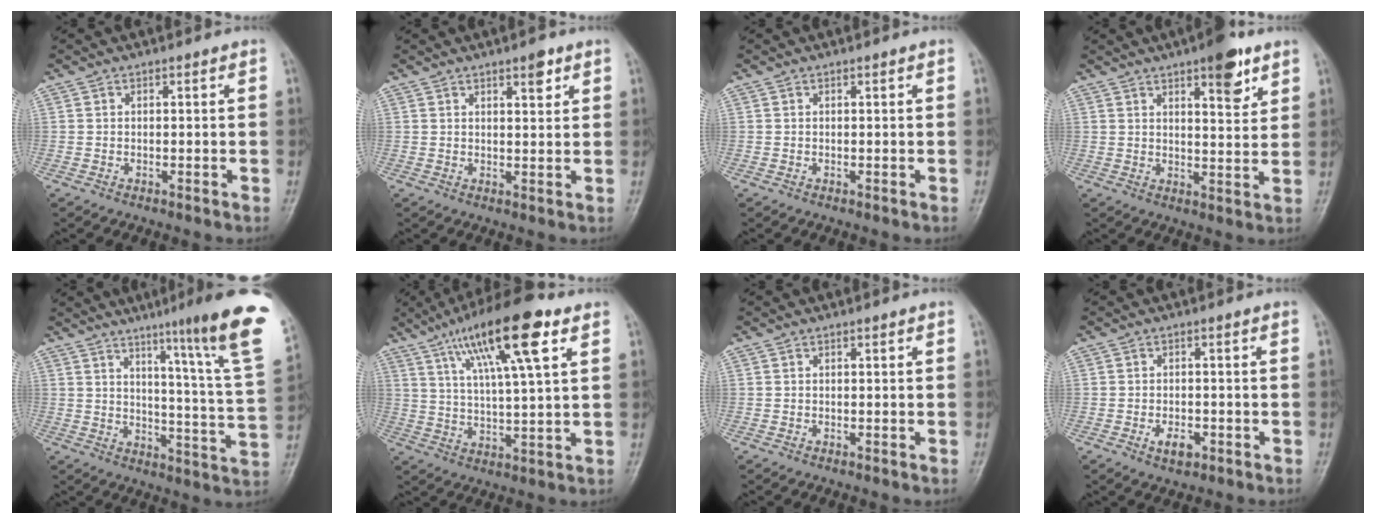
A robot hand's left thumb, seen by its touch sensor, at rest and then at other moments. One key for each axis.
{"total": 3.3, "fx": 2.1, "fy": 1.2, "fz": 2.3, "tx": -0.023, "ty": -0.012, "tz": 0.030}
{"total": 0.0}
{"total": 8.3, "fx": 5.0, "fy": 2.6, "fz": 6.1, "tx": -0.068, "ty": -0.027, "tz": 0.068}
{"total": 20.1, "fx": 12.4, "fy": 0.2, "fz": 15.8, "tx": -0.194, "ty": -0.075, "tz": 0.158}
{"total": 17.1, "fx": 8.5, "fy": 3.3, "fz": 14.4, "tx": -0.242, "ty": -0.013, "tz": 0.146}
{"total": 0.0}
{"total": 3.3, "fx": -1.4, "fy": 1.9, "fz": 2.3, "tx": -0.034, "ty": 0.005, "tz": -0.018}